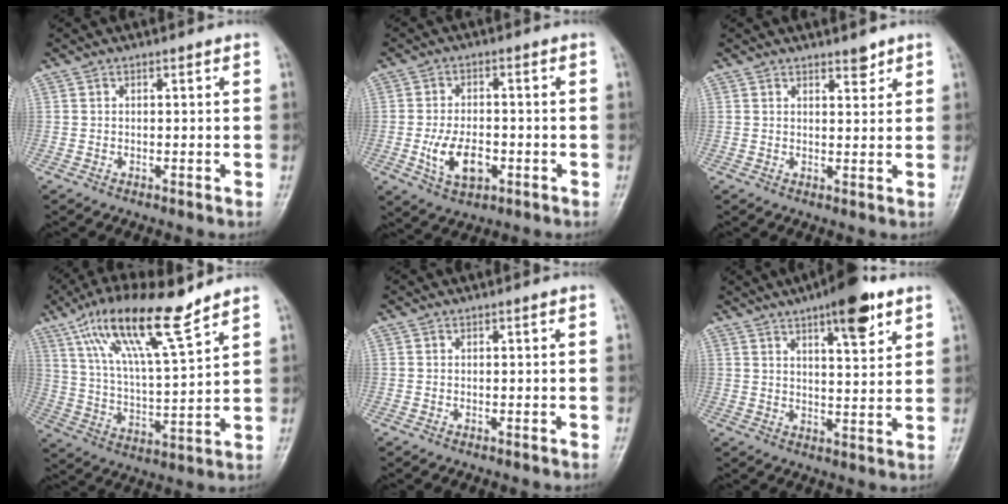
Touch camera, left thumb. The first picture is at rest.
{"total": 8.1, "force": [-2.2, 4.9, 6.1], "torque": [-0.102, 0.006, -0.035]}
{"total": 2.6, "force": [2.1, 0.9, 1.2], "torque": [-0.008, -0.015, 0.031]}
{"total": 16.6, "force": [11.0, 3.0, 12.1], "torque": [-0.212, -0.043, 0.208]}
{"total": 0.0}
{"total": 10.9, "force": [6.4, 3.2, 8.2], "torque": [-0.100, -0.031, 0.091]}